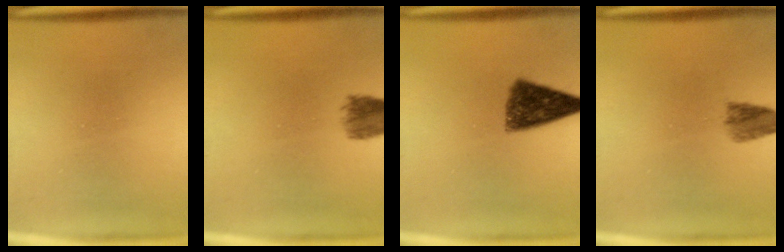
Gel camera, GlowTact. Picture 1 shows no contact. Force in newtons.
{"total": 3.9}
{"total": 8.2}
{"total": 3.8}